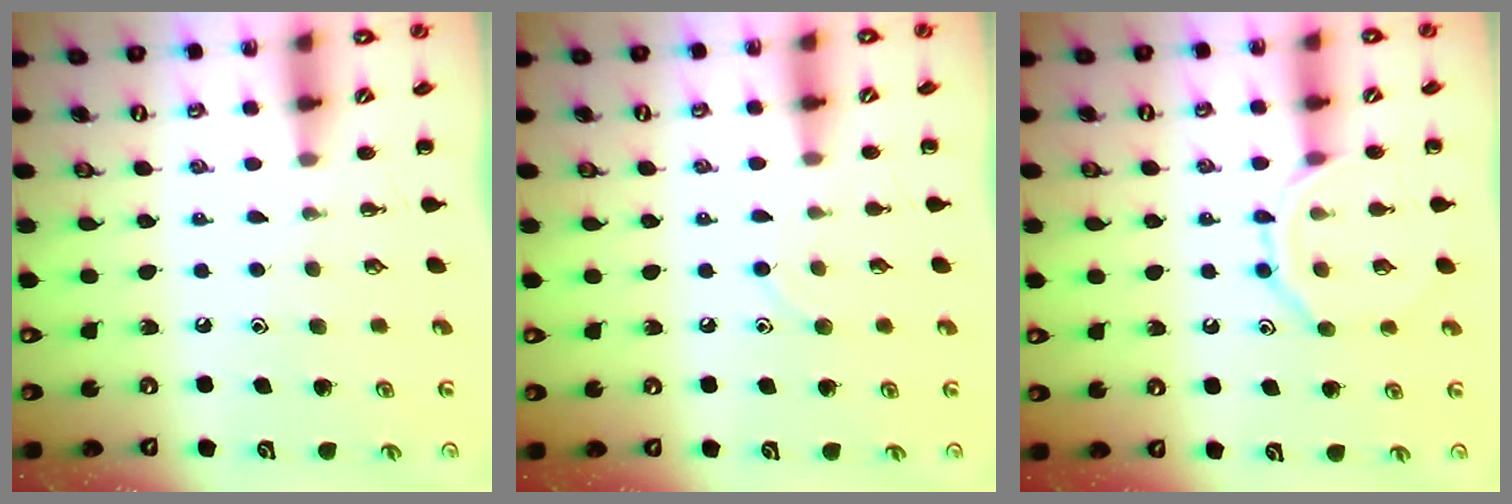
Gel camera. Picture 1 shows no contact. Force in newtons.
{"total": 6.3, "press": 5.9, "slide": 2.1}
{"total": 11.2, "press": 11.1, "slide": 0.7}